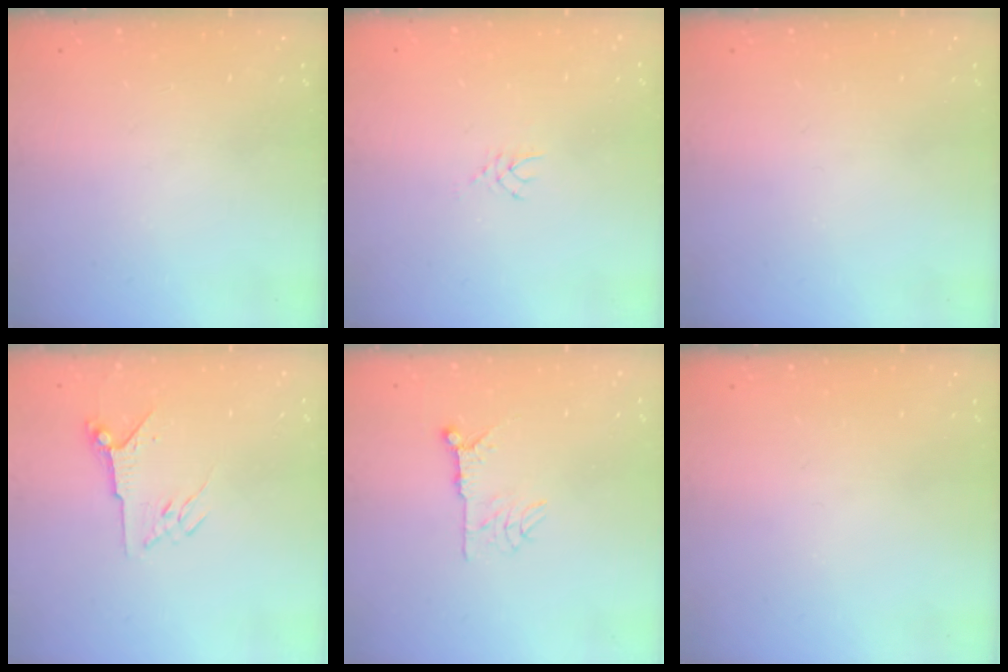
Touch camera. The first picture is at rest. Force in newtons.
{"total": 2.7, "press": 2.7, "slide": 0.4}
{"total": 0.0}
{"total": 4.8, "press": 4.7, "slide": 1.0}
{"total": 8.2, "press": 8.1, "slide": 0.5}
{"total": 0.0}